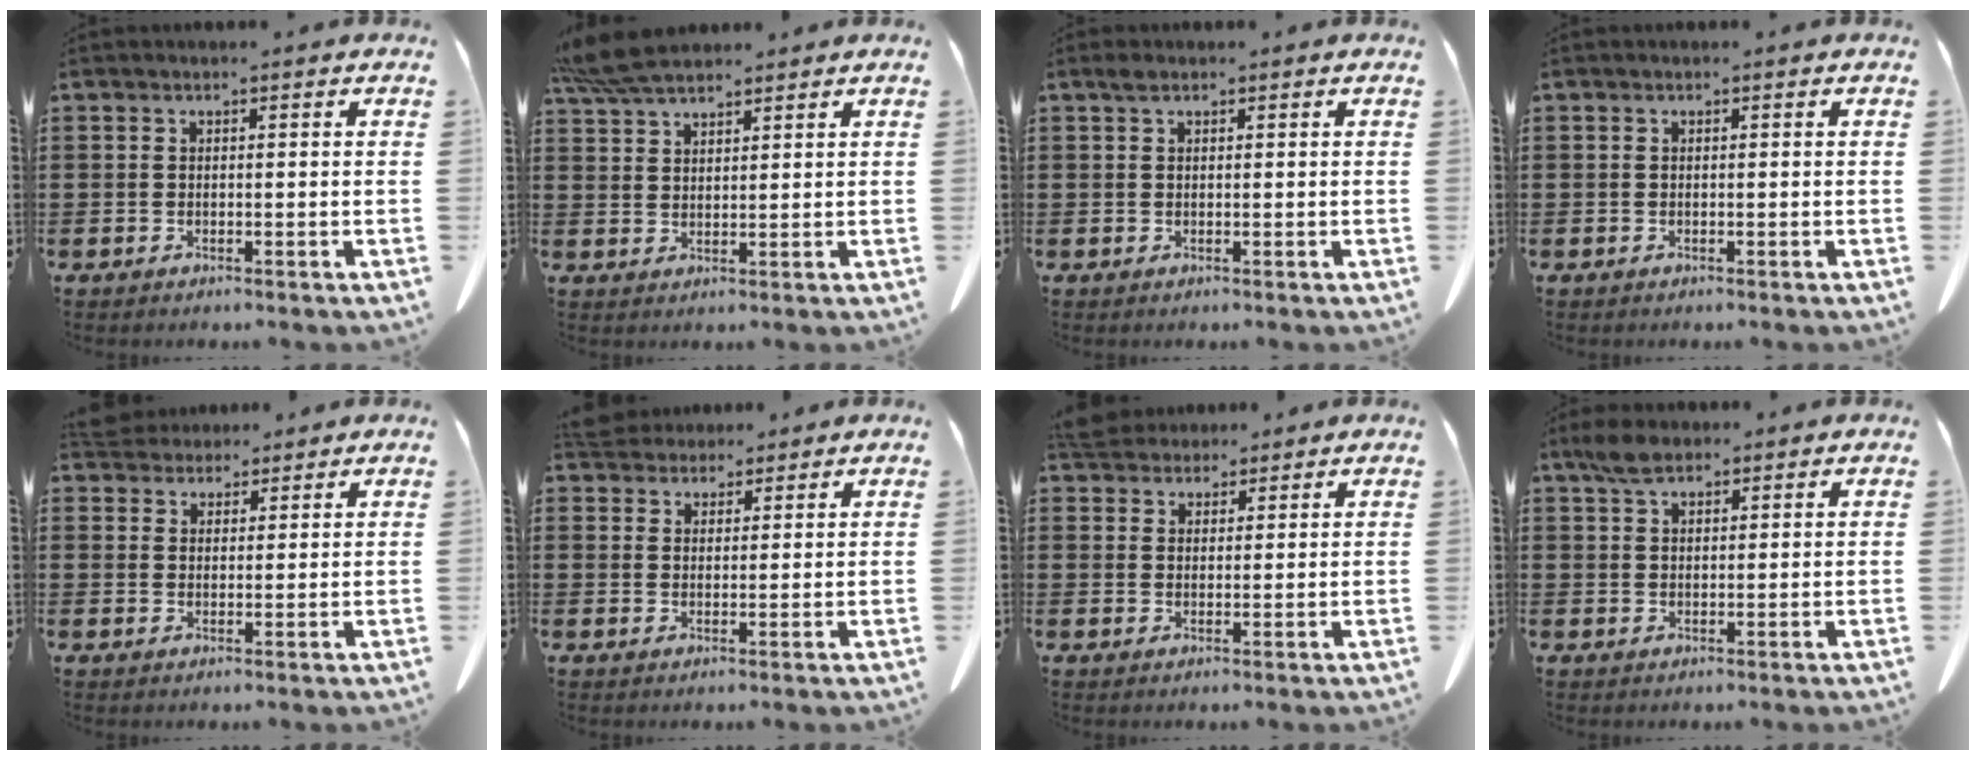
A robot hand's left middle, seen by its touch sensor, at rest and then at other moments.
{"total": 6.2, "force": [5.4, 1.3, 2.9], "torque": [-0.072, -0.009, 0.104]}
{"total": 1.0, "force": [0.6, 0.5, 0.6], "torque": [-0.015, 0.002, 0.013]}
{"total": 0.0}
{"total": 3.6, "force": [3.5, 1.0, 0.0], "torque": [-0.013, -0.008, 0.068]}
{"total": 4.0, "force": [3.8, 1.1, 0.3], "torque": [-0.019, -0.009, 0.075]}
{"total": 4.6, "force": [4.3, 1.3, 0.7], "torque": [-0.029, -0.008, 0.083]}
{"total": 3.6, "force": [2.7, 1.5, 1.8], "torque": [-0.043, 0.004, 0.051]}